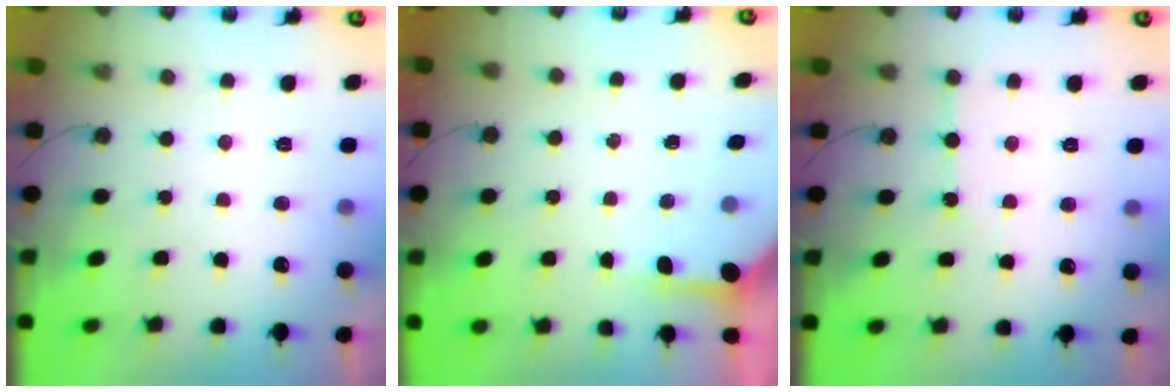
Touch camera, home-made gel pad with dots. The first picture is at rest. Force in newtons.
{"total": 3.3, "press": 3.3, "slide": 0.4}
{"total": 2.1, "press": 2.0, "slide": 0.3}